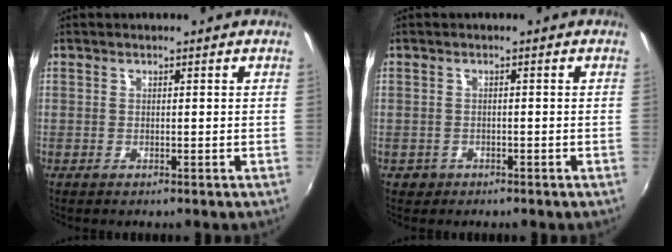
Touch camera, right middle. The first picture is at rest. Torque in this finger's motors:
{"motor_torque": [0.17, -0.17, 0.03, -0.01]}